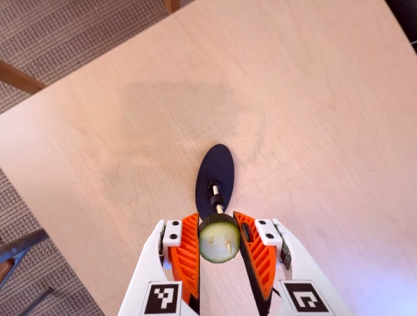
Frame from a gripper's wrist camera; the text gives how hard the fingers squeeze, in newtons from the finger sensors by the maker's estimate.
{"total": 12.9, "left": 13.5, "right": 12.4}